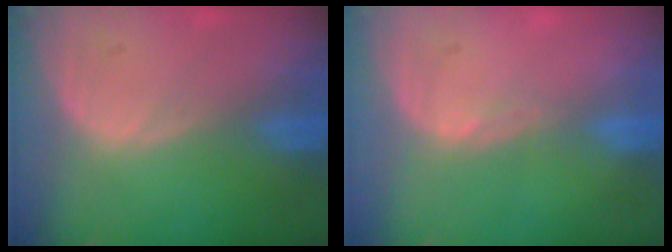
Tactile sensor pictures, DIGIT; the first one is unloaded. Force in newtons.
{"total": 1.0, "press": 0.7, "slide": 0.7}